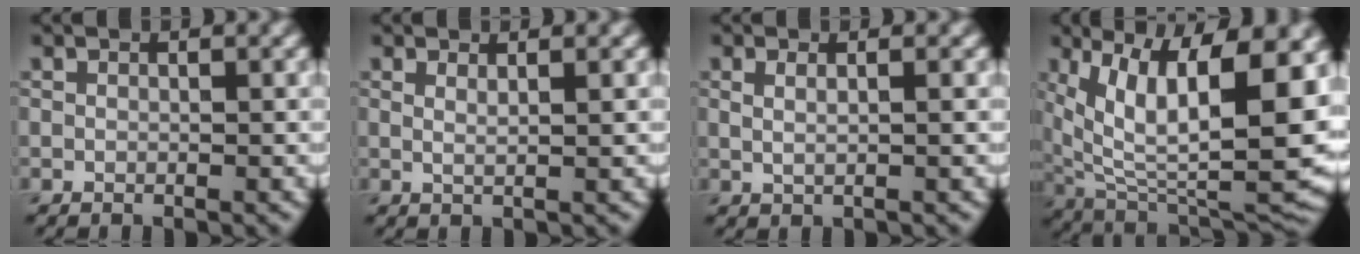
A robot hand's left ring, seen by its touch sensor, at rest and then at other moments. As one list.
[{"total": 1.6, "force": [0.9, 0.6, 1.2], "torque": [-0.013, -0.001, 0.004]}, {"total": 2.3, "force": [0.8, 1.0, 1.9], "torque": [-0.020, -0.002, -0.002]}, {"total": 15.0, "force": [4.1, 6.4, 13.0], "torque": [-0.211, -0.002, 0.078]}]